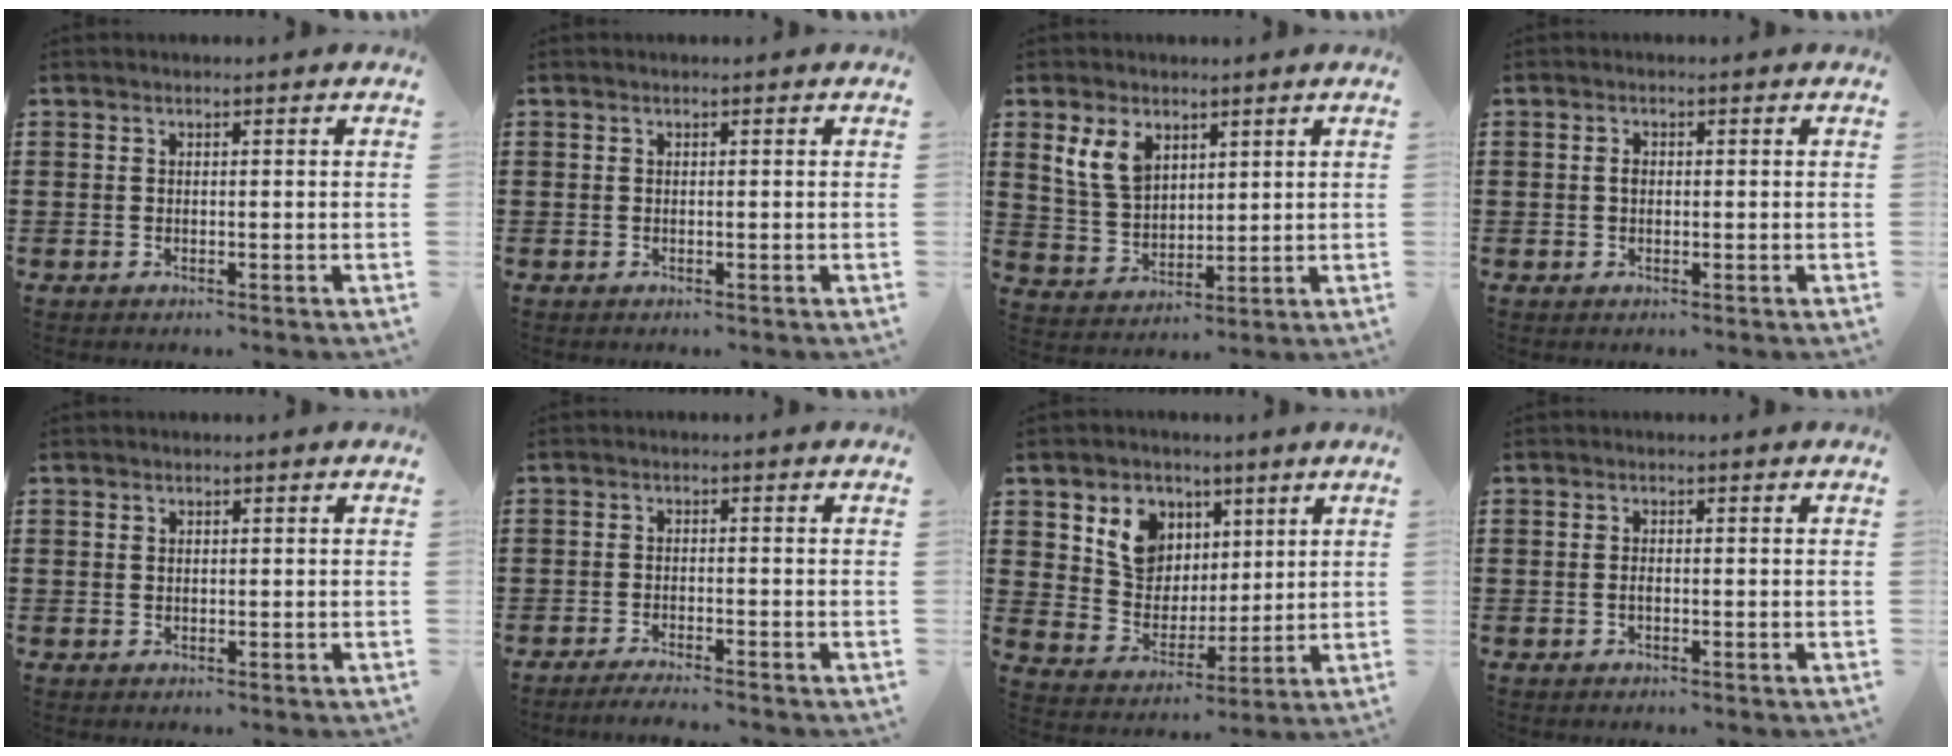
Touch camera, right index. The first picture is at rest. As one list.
[{"total": 0.0}, {"total": 6.8, "force": [3.3, 4.6, 3.8], "torque": [-0.107, 0.009, 0.059]}, {"total": 1.2, "force": [0.0, 0.8, 1.0], "torque": [-0.021, 0.003, 0.000]}, {"total": 0.6, "force": [0.3, 0.5, 0.2], "torque": [-0.005, 0.003, 0.007]}, {"total": 2.0, "force": [-1.9, -0.1, 0.4], "torque": [-0.008, 0.001, -0.037]}, {"total": 8.4, "force": [4.1, 7.0, 2.3], "torque": [-0.072, -0.001, 0.078]}, {"total": 0.8, "force": [-0.2, 0.3, 0.6], "torque": [-0.015, -0.003, -0.003]}]